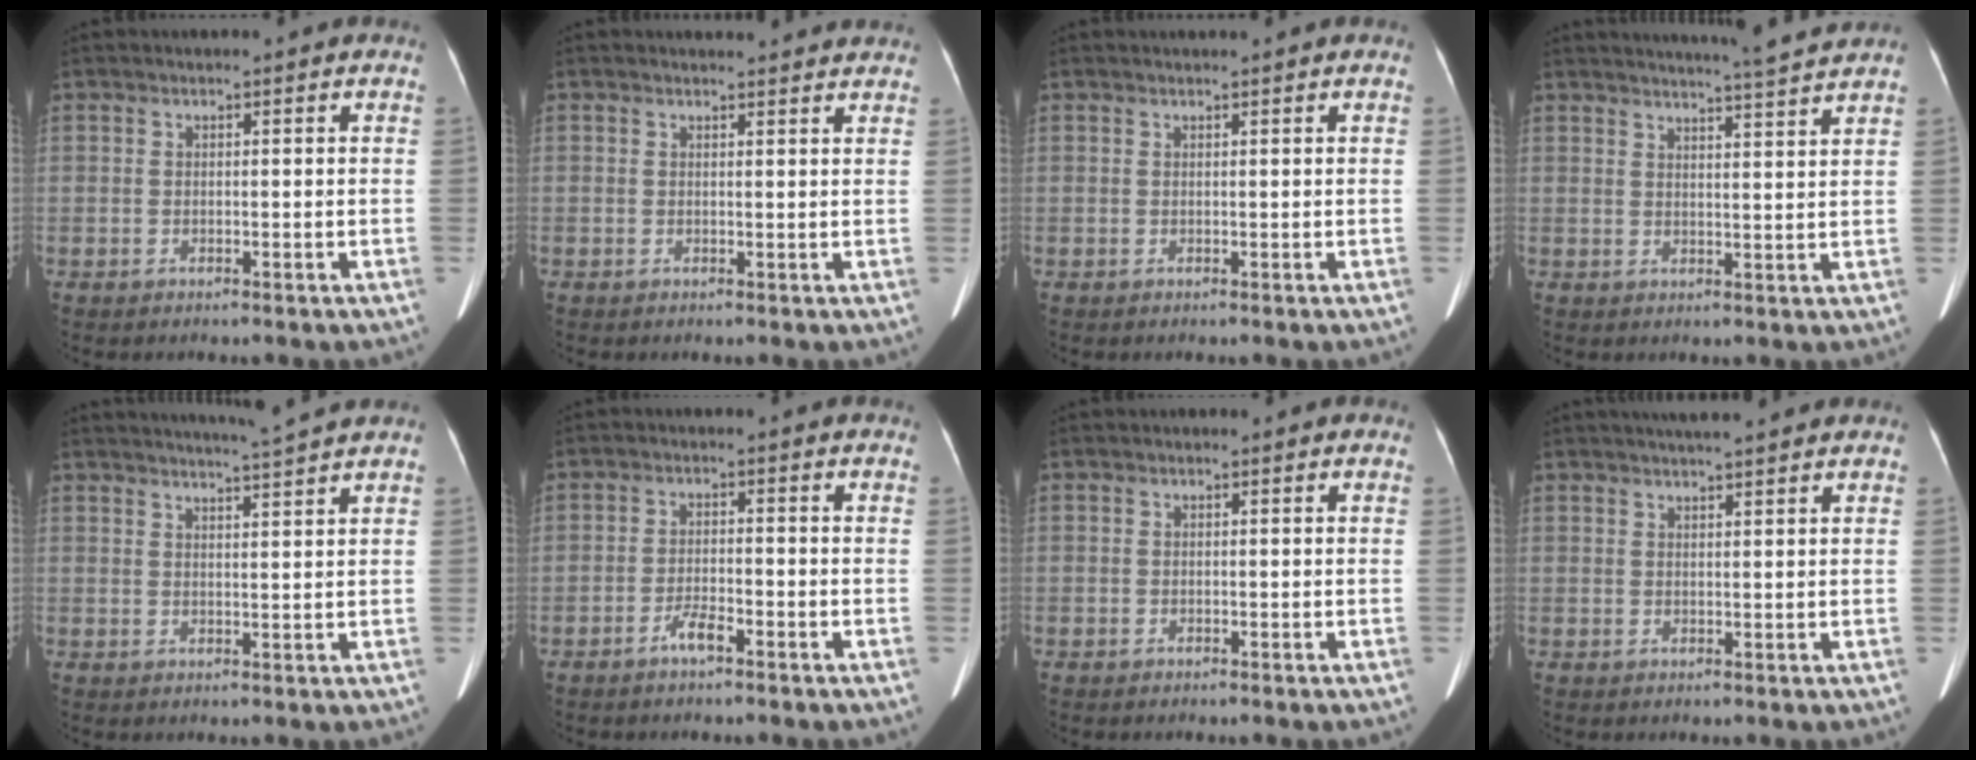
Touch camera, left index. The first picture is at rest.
{"total": 3.5, "force": [3.3, 1.0, 0.4], "torque": [-0.005, 0.018, 0.028]}
{"total": 1.5, "force": [1.3, -0.1, 0.6], "torque": [-0.006, 0.018, 0.024]}
{"total": 8.6, "force": [8.1, -1.5, 2.7], "torque": [-0.045, -0.004, 0.103]}
{"total": 5.6, "force": [5.0, -1.6, 1.7], "torque": [-0.030, -0.001, 0.071]}
{"total": 3.0, "force": [-2.2, 0.5, 1.9], "torque": [-0.039, -0.001, -0.041]}
{"total": 0.8, "force": [-0.6, 0.5, 0.0], "torque": [-0.002, 0.003, -0.012]}
{"total": 6.3, "force": [5.4, 0.7, 3.1], "torque": [-0.045, 0.025, 0.077]}